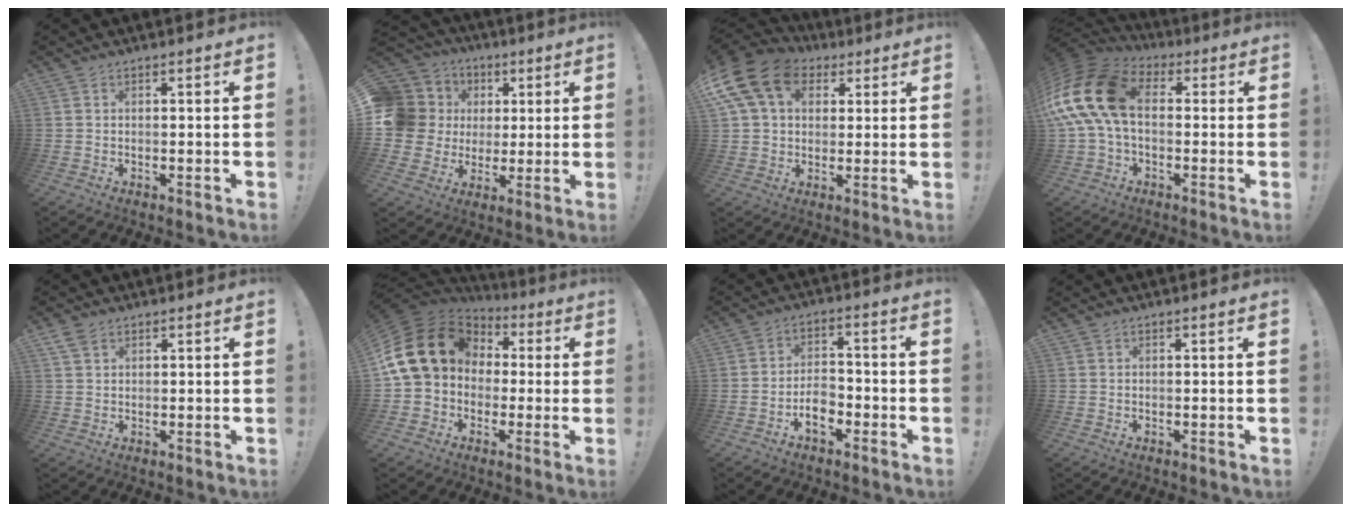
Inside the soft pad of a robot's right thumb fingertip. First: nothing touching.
{"total": 14.7, "force": [2.3, 13.3, 5.8], "torque": [-0.116, -0.004, 0.065]}
{"total": 16.6, "force": [6.0, 12.0, 9.7], "torque": [-0.173, -0.013, 0.115]}
{"total": 19.9, "force": [1.9, 12.6, 15.4], "torque": [-0.302, 0.018, 0.041]}
{"total": 3.5, "force": [2.2, 2.1, 1.7], "torque": [-0.035, -0.003, 0.043]}
{"total": 20.5, "force": [4.3, 16.2, 11.9], "torque": [-0.212, -0.007, 0.103]}
{"total": 7.0, "force": [-3.7, 4.2, 4.2], "torque": [-0.072, 0.014, -0.066]}
{"total": 0.0}